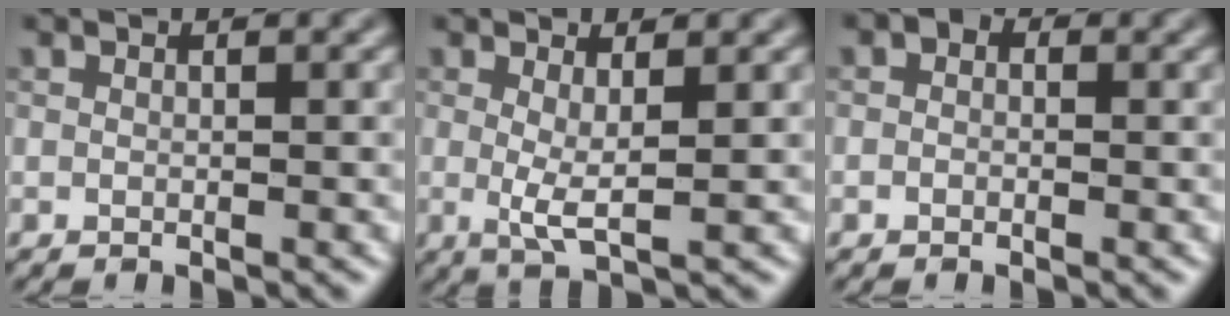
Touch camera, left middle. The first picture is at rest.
{"total": 2.6, "force": [0.5, 0.5, 2.5], "torque": [-0.049, -0.010, 0.010]}
{"total": 1.2, "force": [0.1, 1.0, 0.7], "torque": [-0.010, -0.005, -0.009]}